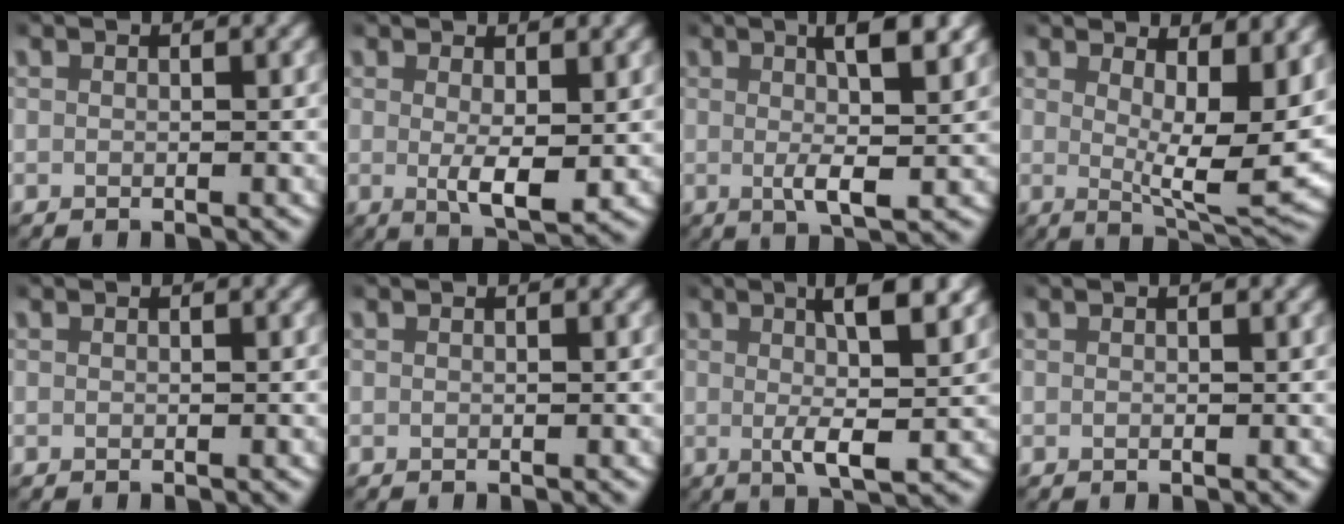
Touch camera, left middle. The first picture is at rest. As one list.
[{"total": 3.4, "force": [0.2, 1.0, 3.2], "torque": [-0.056, -0.016, 0.010]}, {"total": 5.2, "force": [1.1, 1.1, 5.0], "torque": [-0.080, -0.002, 0.023]}, {"total": 6.9, "force": [2.0, 2.0, 6.3], "torque": [-0.086, -0.020, 0.034]}, {"total": 0.0}, {"total": 0.0}, {"total": 5.9, "force": [1.2, 1.2, 5.6], "torque": [-0.092, -0.004, 0.024]}, {"total": 0.0}]